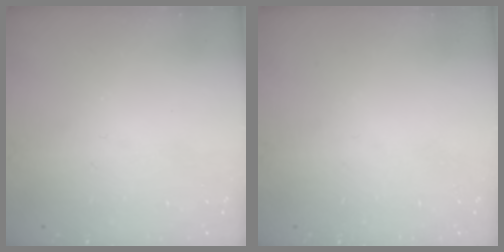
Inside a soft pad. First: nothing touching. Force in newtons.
{"total": 0.0}